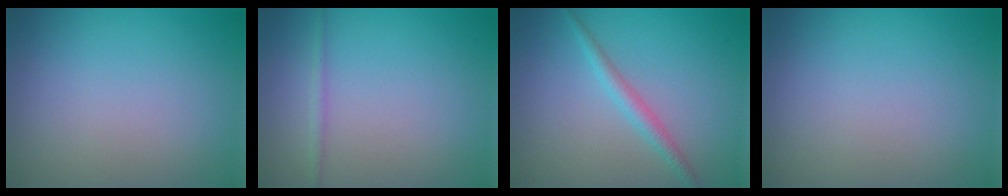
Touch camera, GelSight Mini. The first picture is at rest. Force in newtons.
{"total": 0.9, "press": 0.9, "slide": 0.1}
{"total": 1.9, "press": 1.9, "slide": 0.0}
{"total": 0.0}